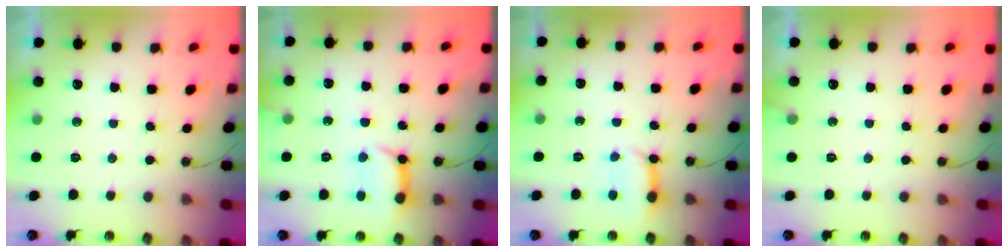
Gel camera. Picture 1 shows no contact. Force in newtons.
{"total": 10.4, "press": 10.3, "slide": 1.4}
{"total": 7.0, "press": 6.9, "slide": 0.7}
{"total": 4.2, "press": 4.2, "slide": 0.3}